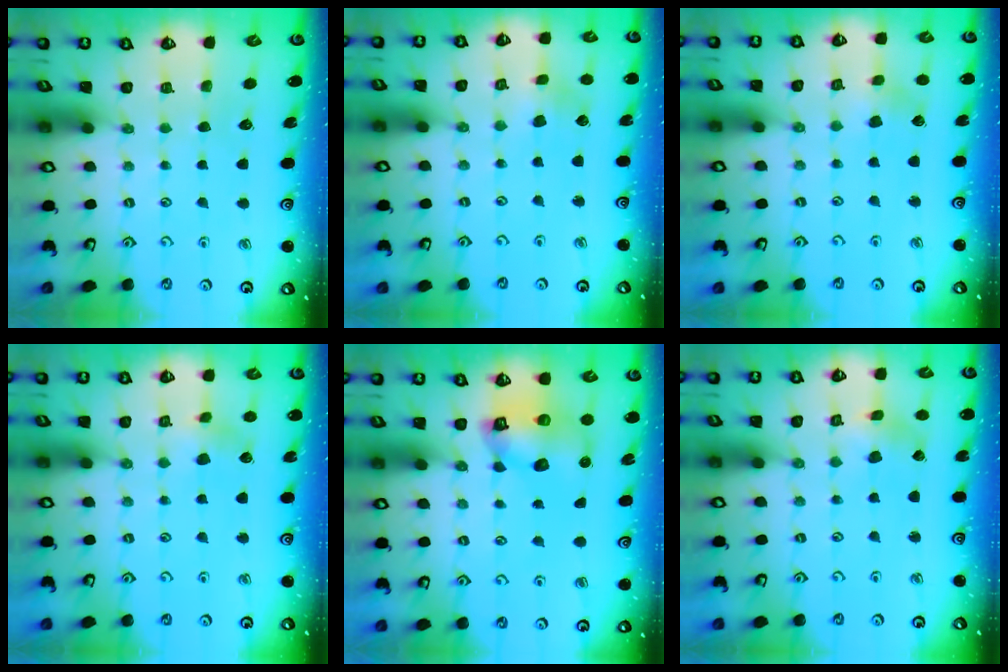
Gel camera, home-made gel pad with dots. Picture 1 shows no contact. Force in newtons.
{"total": 3.1, "press": 3.1, "slide": 0.3}
{"total": 2.8, "press": 2.7, "slide": 0.4}
{"total": 4.0, "press": 4.0, "slide": 0.2}
{"total": 10.0, "press": 9.8, "slide": 1.6}
{"total": 1.5, "press": 1.5, "slide": 0.3}